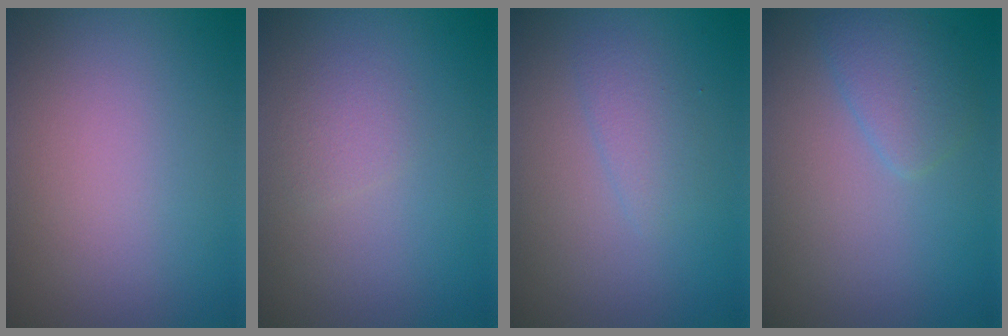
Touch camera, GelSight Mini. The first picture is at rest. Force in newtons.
{"total": 1.3, "press": 1.3, "slide": 0.2}
{"total": 1.6, "press": 1.6, "slide": 0.0}
{"total": 2.2, "press": 2.2, "slide": 0.1}